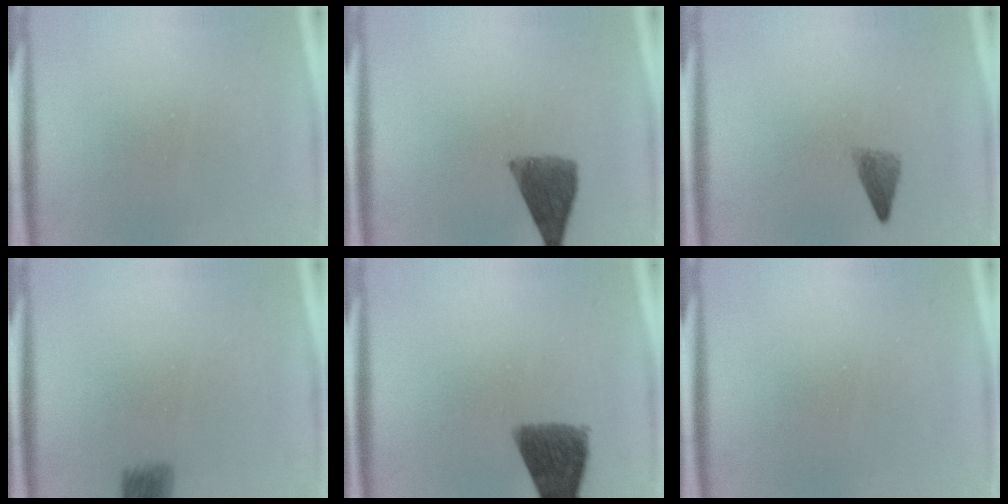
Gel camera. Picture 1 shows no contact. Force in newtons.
{"total": 7.1}
{"total": 2.5}
{"total": 3.0}
{"total": 9.6}
{"total": 0.0}